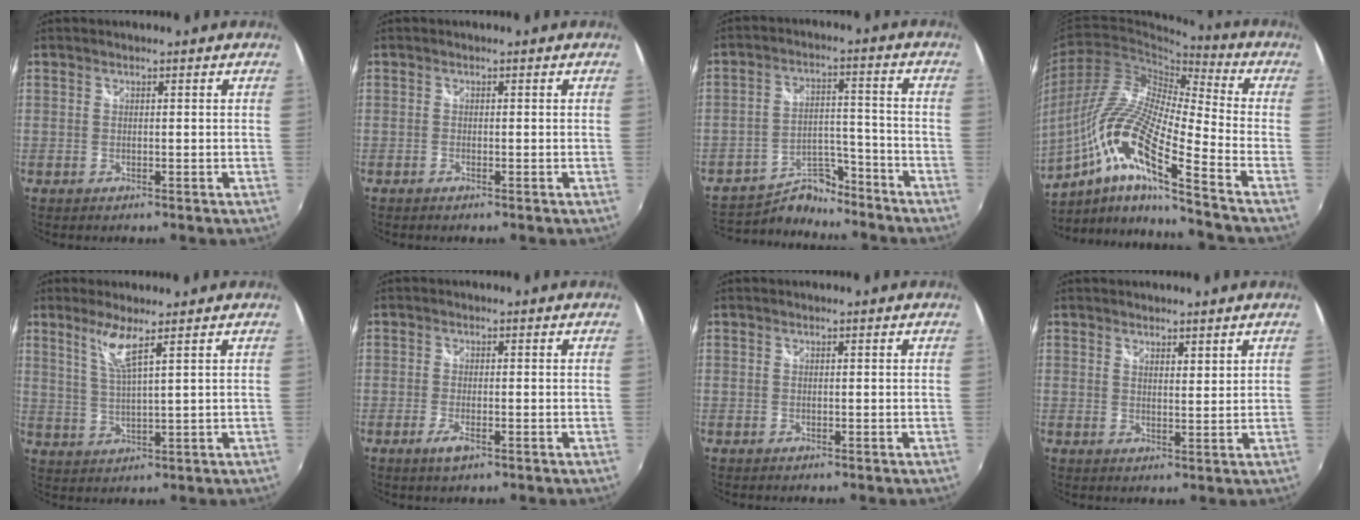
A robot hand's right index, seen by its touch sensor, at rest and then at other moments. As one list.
[{"total": 0.0}, {"total": 13.1, "force": [-11.6, 5.4, 2.9], "torque": [-0.078, 0.034, -0.178]}, {"total": 17.7, "force": [-8.2, 1.8, 15.6], "torque": [-0.277, -0.033, -0.172]}, {"total": 5.1, "force": [3.2, -0.2, 4.0], "torque": [-0.083, -0.008, 0.066]}, {"total": 2.8, "force": [-1.4, 0.8, 2.2], "torque": [-0.048, -0.006, -0.027]}, {"total": 0.0}, {"total": 2.9, "force": [2.5, 0.8, 1.3], "torque": [-0.017, 0.001, 0.039]}]